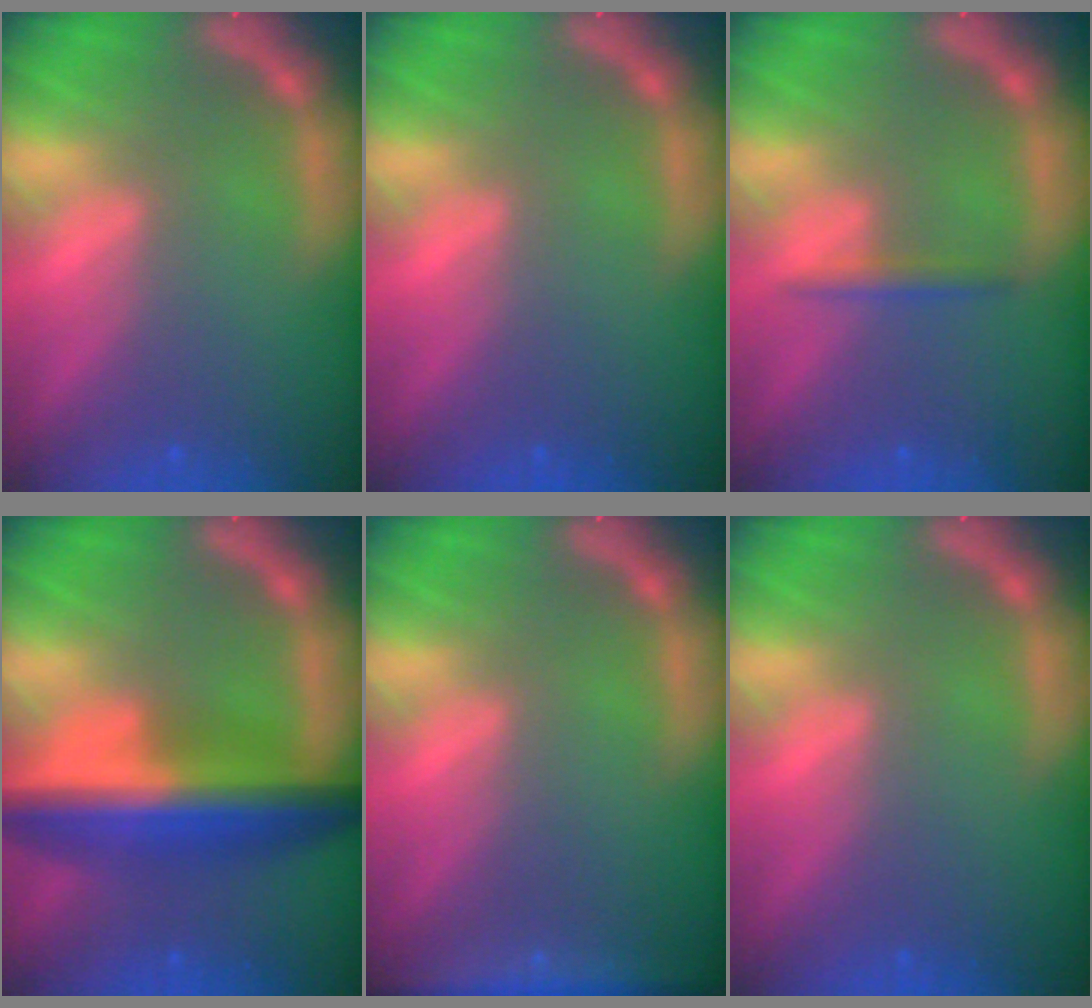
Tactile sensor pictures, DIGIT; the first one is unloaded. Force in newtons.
{"total": 0.0}
{"total": 1.4}
{"total": 9.5}
{"total": 4.4}
{"total": 0.0}